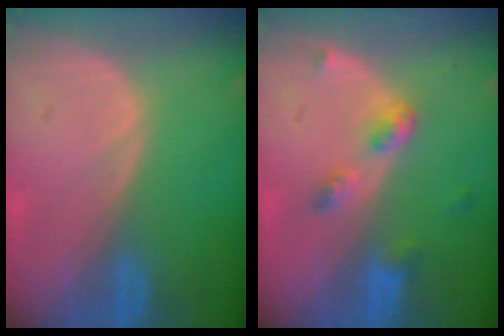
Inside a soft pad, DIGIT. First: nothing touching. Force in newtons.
{"total": 4.2, "press": 3.8, "slide": 1.7}